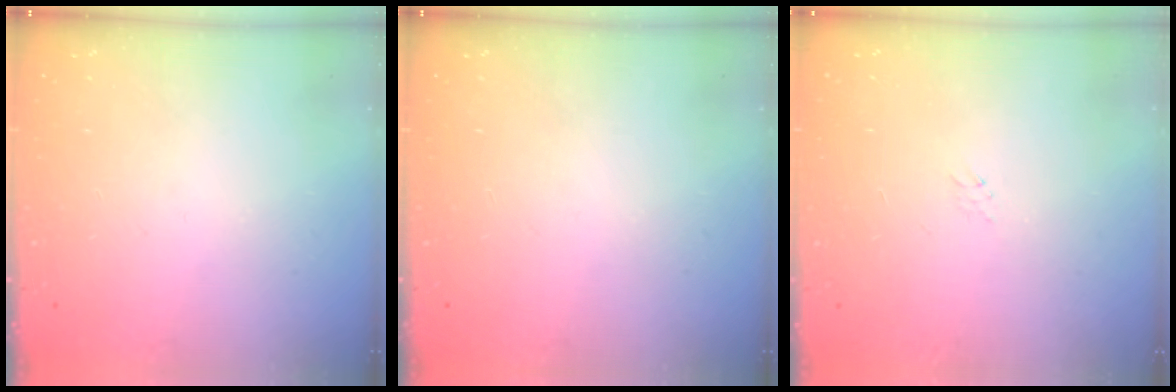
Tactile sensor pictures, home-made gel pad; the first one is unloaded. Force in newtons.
{"total": 0.0}
{"total": 3.0, "press": 3.0, "slide": 0.1}